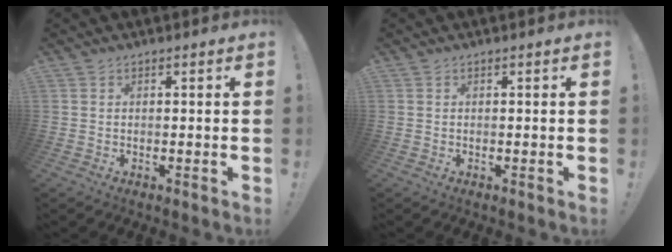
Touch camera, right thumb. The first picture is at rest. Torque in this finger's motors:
{"motor_torque": [0.00, 0.00, 0.00, 0.00, 0.00]}